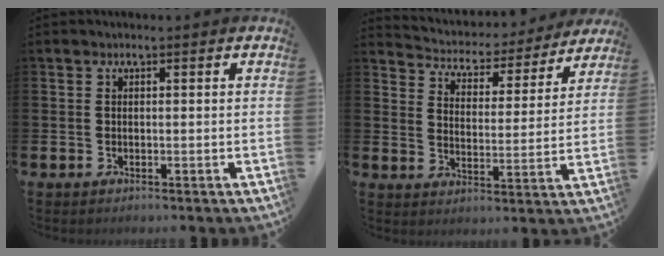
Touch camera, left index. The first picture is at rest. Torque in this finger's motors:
{"motor_torque": [1.05, -1.09, 0.22, 0.09]}